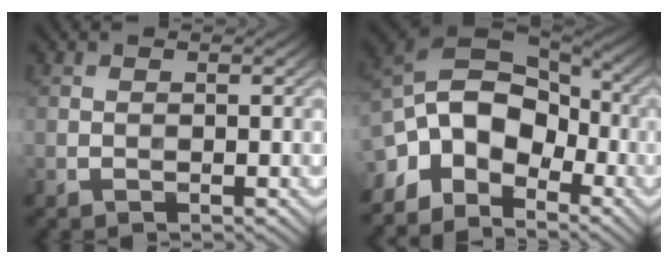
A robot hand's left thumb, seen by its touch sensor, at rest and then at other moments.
{"total": 11.6, "force": [-4.4, 7.8, 7.3], "torque": [-0.145, -0.002, -0.095]}